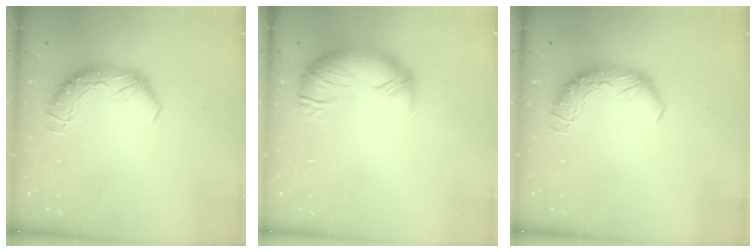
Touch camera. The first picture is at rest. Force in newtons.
{"total": 3.2, "press": 1.5, "slide": 2.8}
{"total": 0.0}